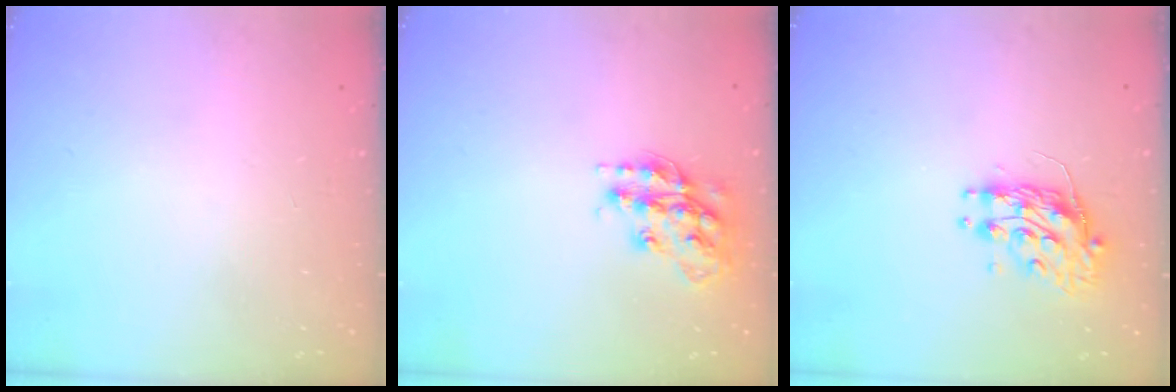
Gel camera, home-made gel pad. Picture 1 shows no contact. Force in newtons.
{"total": 14.6, "press": 14.5, "slide": 0.7}
{"total": 9.6, "press": 9.6, "slide": 0.7}